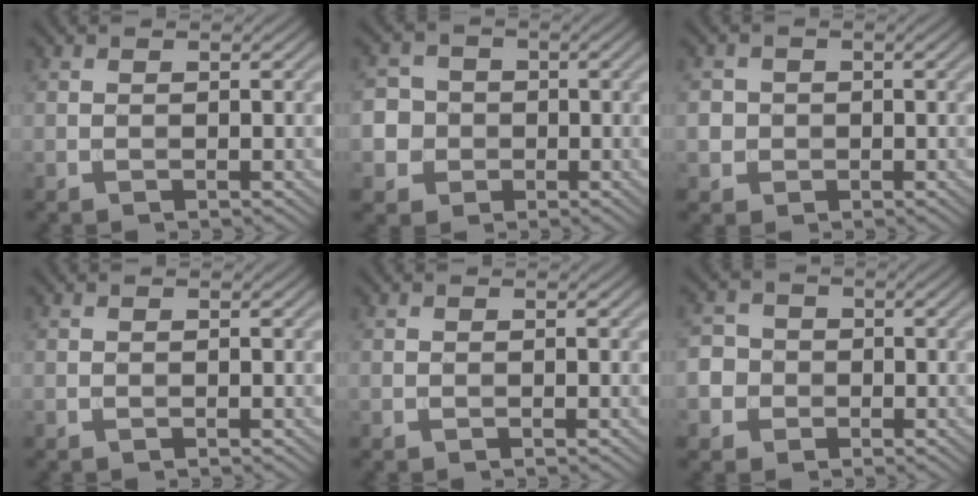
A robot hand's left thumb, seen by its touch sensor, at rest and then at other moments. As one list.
[{"total": 6.1, "force": [-1.0, 5.8, 1.4], "torque": [-0.048, 0.007, -0.049]}, {"total": 2.6, "force": [-0.2, 2.5, 0.5], "torque": [-0.011, -0.002, -0.013]}, {"total": 0.0}, {"total": 0.0}, {"total": 4.6, "force": [-1.2, 4.3, 1.1], "torque": [-0.026, 0.003, -0.042]}]